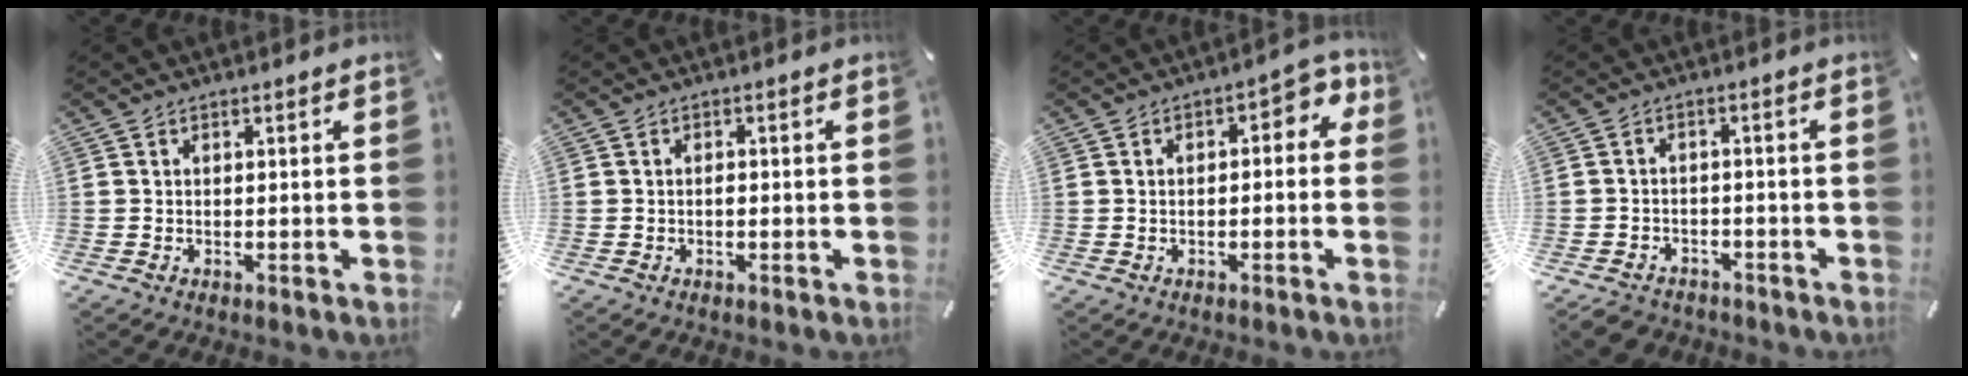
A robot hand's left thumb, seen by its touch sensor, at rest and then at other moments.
{"total": 1.1, "force": [-0.3, 0.6, 0.8], "torque": [-0.017, -0.001, -0.007]}
{"total": 5.3, "force": [0.2, 2.8, 4.5], "torque": [-0.055, -0.001, -0.007]}
{"total": 3.7, "force": [-2.9, 2.2, 0.9], "torque": [-0.027, 0.014, -0.060]}